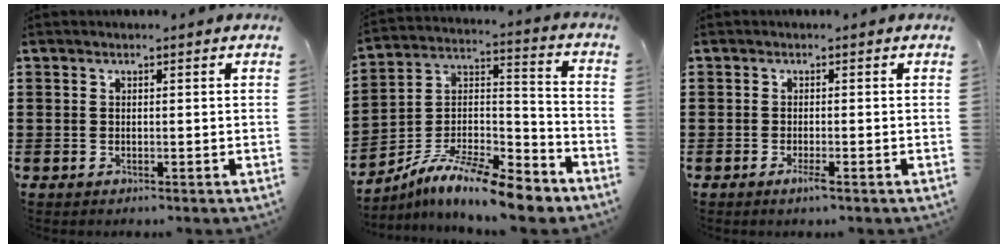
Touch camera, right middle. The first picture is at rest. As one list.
[{"total": 11.0, "force": [-9.4, 1.0, 5.6], "torque": [-0.105, 0.012, -0.188]}, {"total": 1.6, "force": [-0.9, 0.2, 1.3], "torque": [-0.023, -0.003, -0.016]}]